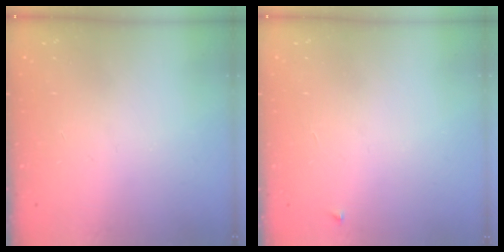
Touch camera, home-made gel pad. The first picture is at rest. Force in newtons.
{"total": 2.5, "press": 2.4, "slide": 0.4}